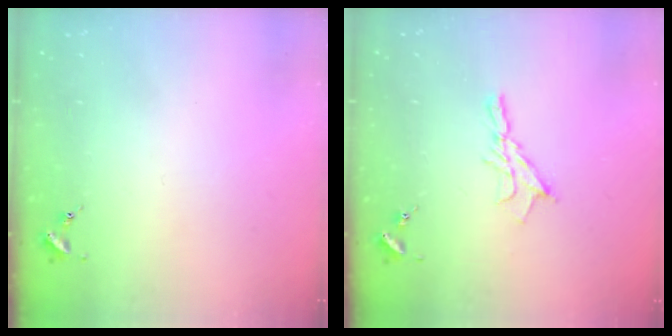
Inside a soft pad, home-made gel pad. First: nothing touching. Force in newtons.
{"total": 8.5, "press": 8.4, "slide": 0.6}